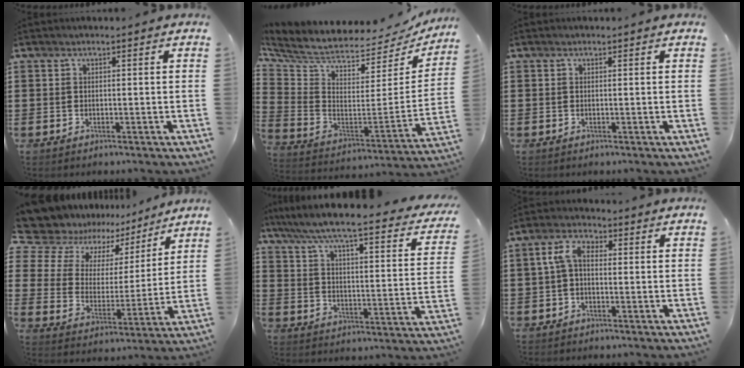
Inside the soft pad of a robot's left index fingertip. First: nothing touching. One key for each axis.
{"total": 5.5, "fx": 5.0, "fy": 1.2, "fz": 2.0, "tx": -0.071, "ty": -0.060, "tz": 0.080}
{"total": 0.0}
{"total": 8.3, "fx": 7.0, "fy": 4.5, "fz": 0.7, "tx": -0.066, "ty": -0.050, "tz": 0.127}
{"total": 5.6, "fx": 4.8, "fy": -0.5, "fz": 2.9, "tx": -0.081, "ty": -0.049, "tz": 0.072}
{"total": 5.0, "fx": 0.0, "fy": 2.7, "fz": 4.2, "tx": -0.104, "ty": 0.007, "tz": -0.008}